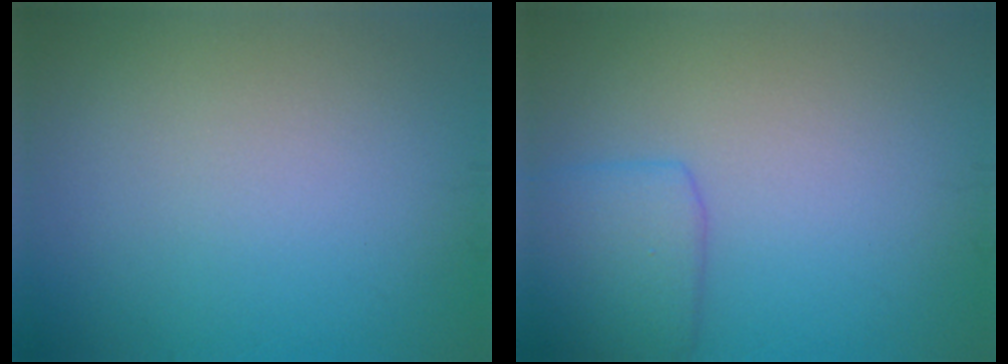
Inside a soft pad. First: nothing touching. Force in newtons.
{"total": 3.4, "press": 3.4, "slide": 0.2}